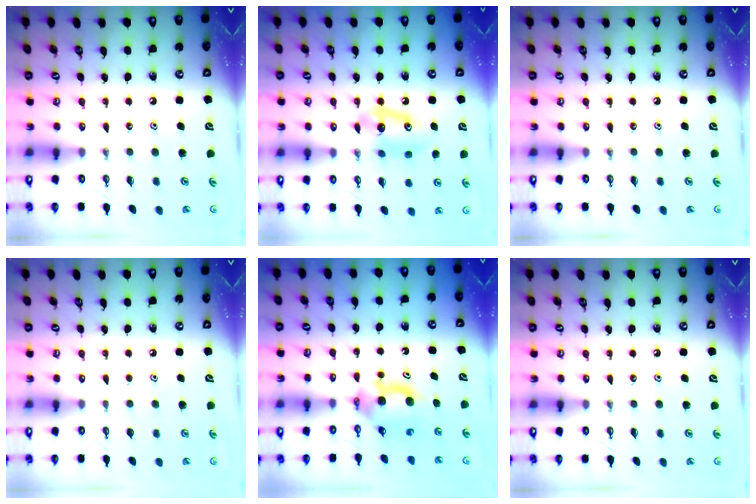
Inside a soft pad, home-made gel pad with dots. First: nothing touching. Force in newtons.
{"total": 7.7, "press": 7.5, "slide": 1.3}
{"total": 0.0}
{"total": 0.0}
{"total": 5.9, "press": 5.8, "slide": 1.2}
{"total": 0.0}